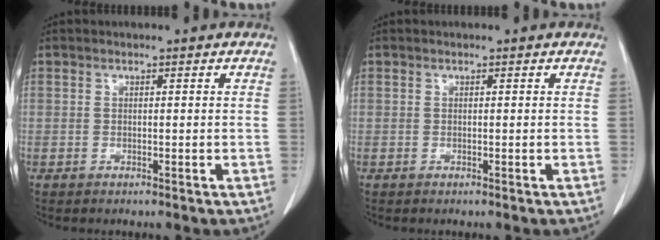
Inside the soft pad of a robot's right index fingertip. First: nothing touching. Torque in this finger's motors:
{"motor_torque": [0.00, 0.00, 0.00, 0.00]}